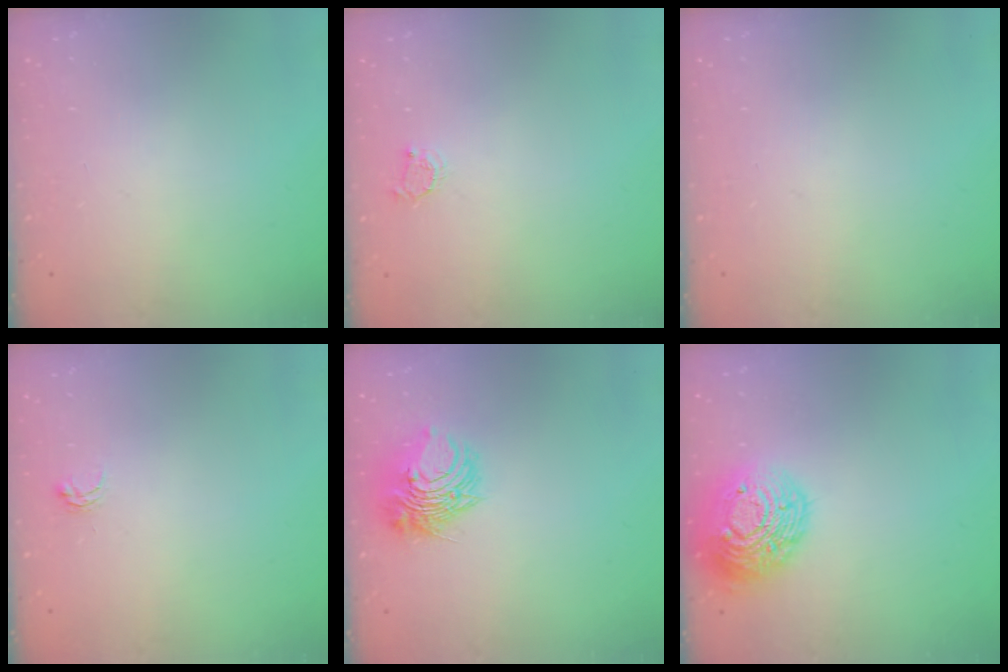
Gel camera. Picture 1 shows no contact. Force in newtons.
{"total": 2.9, "press": 2.8, "slide": 0.4}
{"total": 0.0}
{"total": 2.9, "press": 2.9, "slide": 0.4}
{"total": 9.1, "press": 9.1, "slide": 0.4}
{"total": 17.8, "press": 17.8, "slide": 1.2}